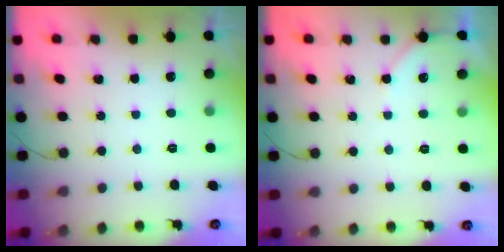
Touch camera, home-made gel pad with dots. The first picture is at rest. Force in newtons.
{"total": 2.8, "press": 2.8, "slide": 0.4}